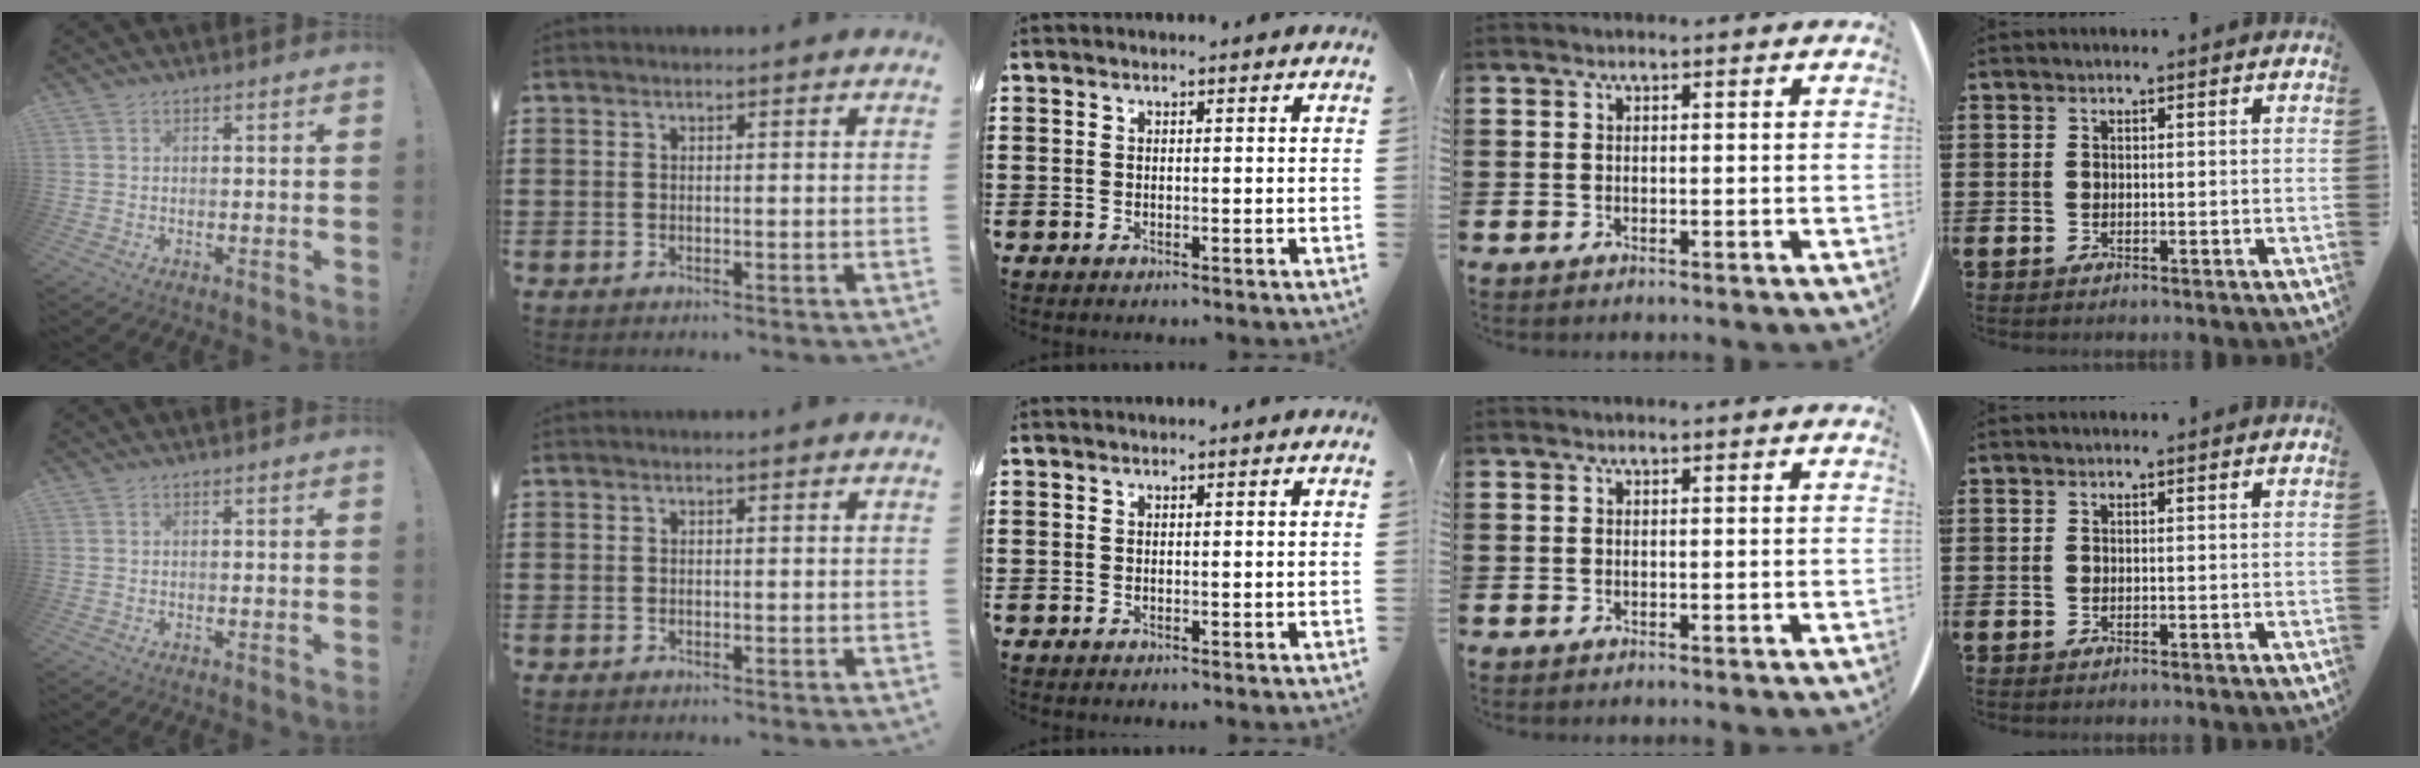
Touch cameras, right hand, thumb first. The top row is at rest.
{}